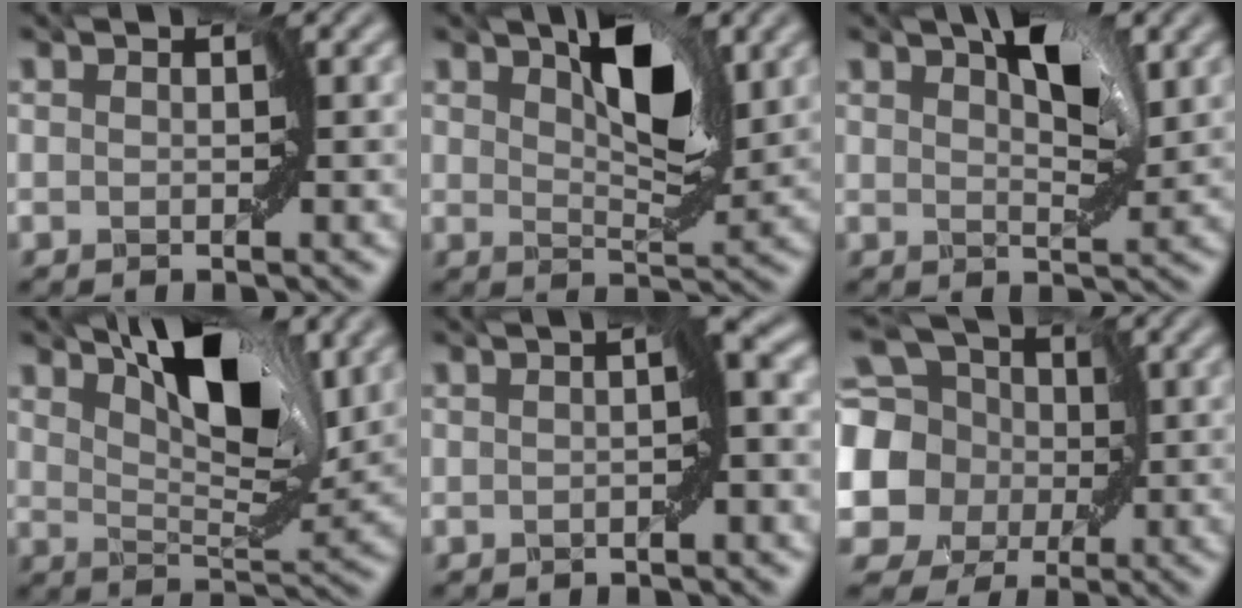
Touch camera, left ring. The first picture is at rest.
{"total": 5.9, "force": [2.5, 2.5, 4.8], "torque": [-0.077, 0.001, 0.040]}
{"total": 4.2, "force": [2.1, 1.4, 3.3], "torque": [-0.050, 0.004, 0.030]}
{"total": 7.4, "force": [4.2, 2.4, 5.7], "torque": [-0.086, -0.002, 0.068]}
{"total": 2.6, "force": [-0.3, 0.5, 2.6], "torque": [-0.042, 0.004, -0.012]}
{"total": 15.1, "force": [0.7, 13.6, 6.6], "torque": [-0.176, -0.003, -0.024]}